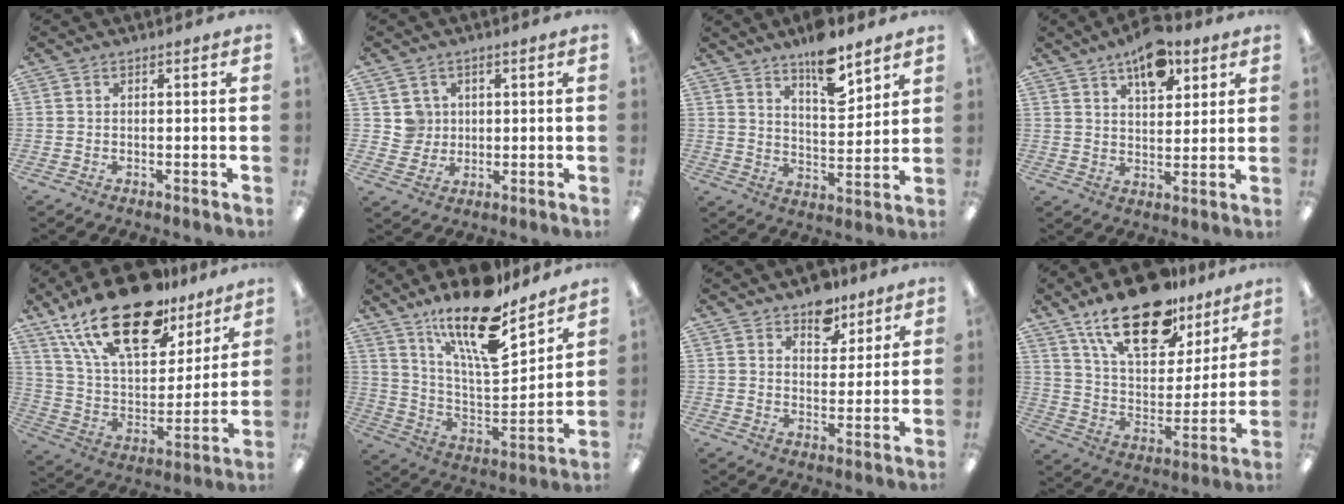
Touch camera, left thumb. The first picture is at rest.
{"total": 4.1, "force": [1.3, 3.9, 0.0], "torque": [-0.001, 0.002, 0.021]}
{"total": 11.6, "force": [9.0, 3.8, 6.2], "torque": [-0.089, -0.058, 0.155]}
{"total": 10.7, "force": [6.9, 5.3, 6.2], "torque": [-0.082, -0.031, 0.116]}
{"total": 25.0, "force": [16.6, 11.3, 14.9], "torque": [-0.283, -0.093, 0.288]}
{"total": 20.1, "force": [15.0, 5.8, 12.0], "torque": [-0.220, -0.095, 0.256]}
{"total": 8.4, "force": [6.4, 4.8, 2.5], "torque": [-0.017, -0.041, 0.111]}
{"total": 21.7, "force": [14.8, 10.0, 12.4], "torque": [-0.205, -0.078, 0.258]}